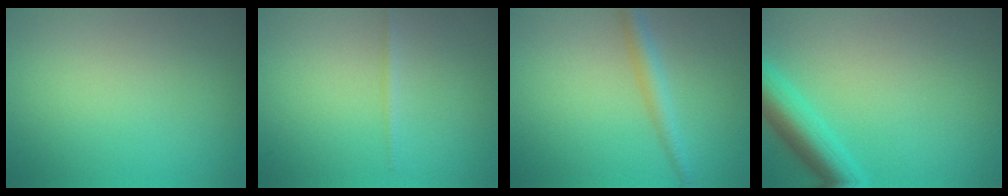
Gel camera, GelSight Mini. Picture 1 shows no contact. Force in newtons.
{"total": 0.7, "press": 0.7, "slide": 0.0}
{"total": 2.3, "press": 2.3, "slide": 0.0}
{"total": 5.1, "press": 5.1, "slide": 0.2}